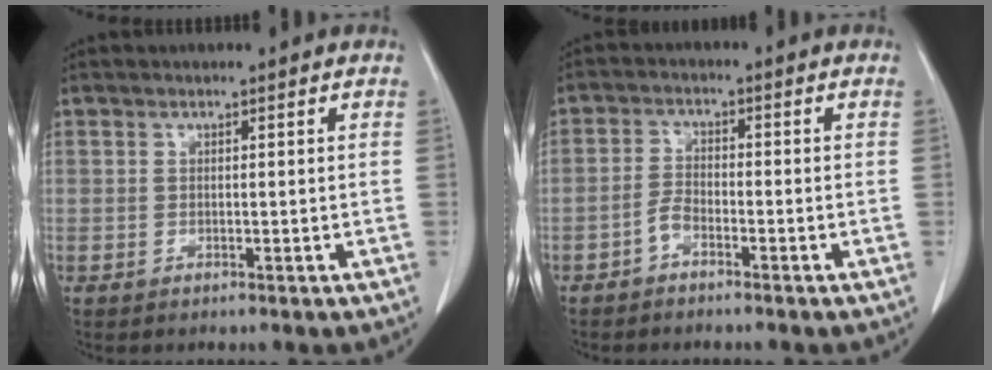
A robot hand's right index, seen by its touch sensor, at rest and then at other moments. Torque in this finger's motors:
{"motor_torque": [0.07, -0.06, 0.01, 0.02]}